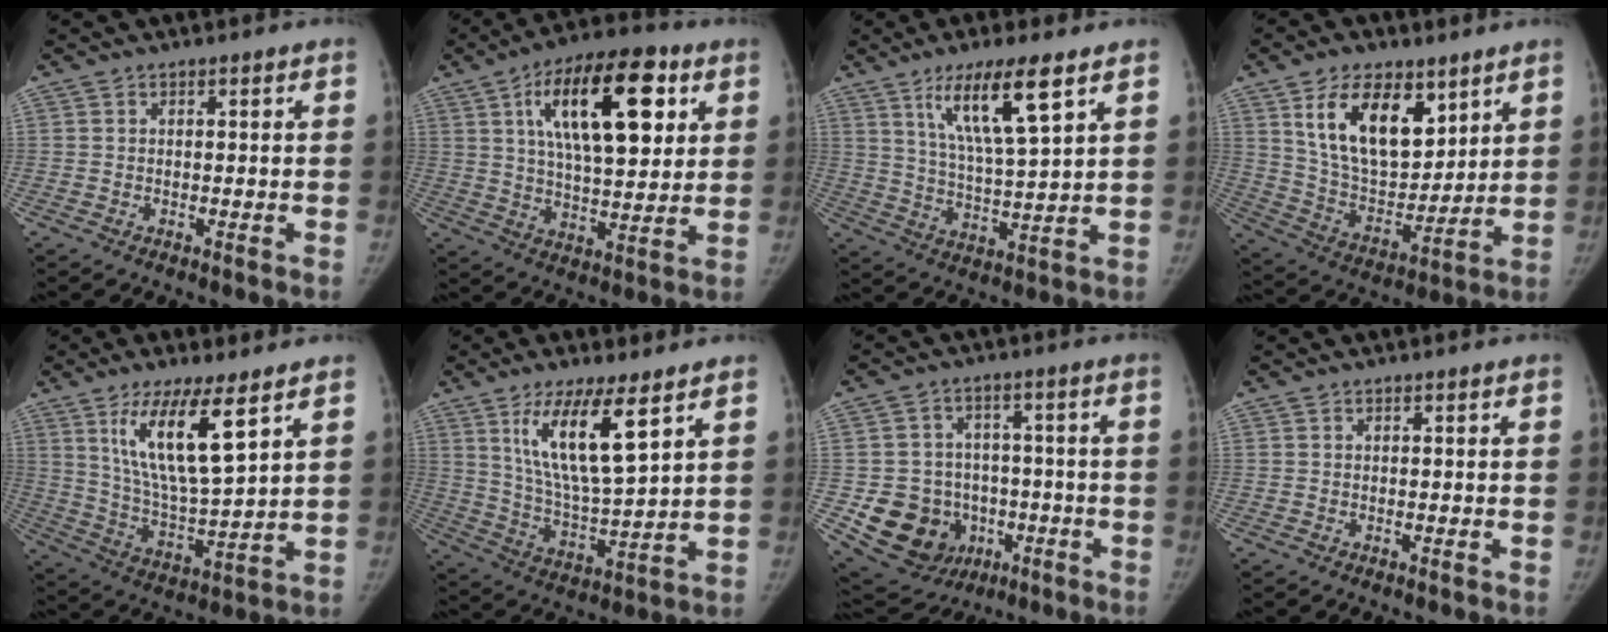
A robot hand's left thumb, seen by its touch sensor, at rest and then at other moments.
{"total": 20.6, "force": [7.5, 8.9, 17.0], "torque": [-0.245, -0.014, 0.117]}
{"total": 12.3, "force": [6.7, 1.8, 10.2], "torque": [-0.183, -0.034, 0.127]}
{"total": 17.6, "force": [8.6, 9.7, 11.9], "torque": [-0.158, -0.047, 0.169]}
{"total": 14.5, "force": [7.3, 3.4, 12.1], "torque": [-0.215, -0.048, 0.144]}
{"total": 14.2, "force": [7.1, 3.4, 11.8], "torque": [-0.210, -0.048, 0.141]}
{"total": 14.5, "force": [-4.0, 12.7, 5.8], "torque": [-0.081, 0.026, -0.046]}
{"total": 0.0}